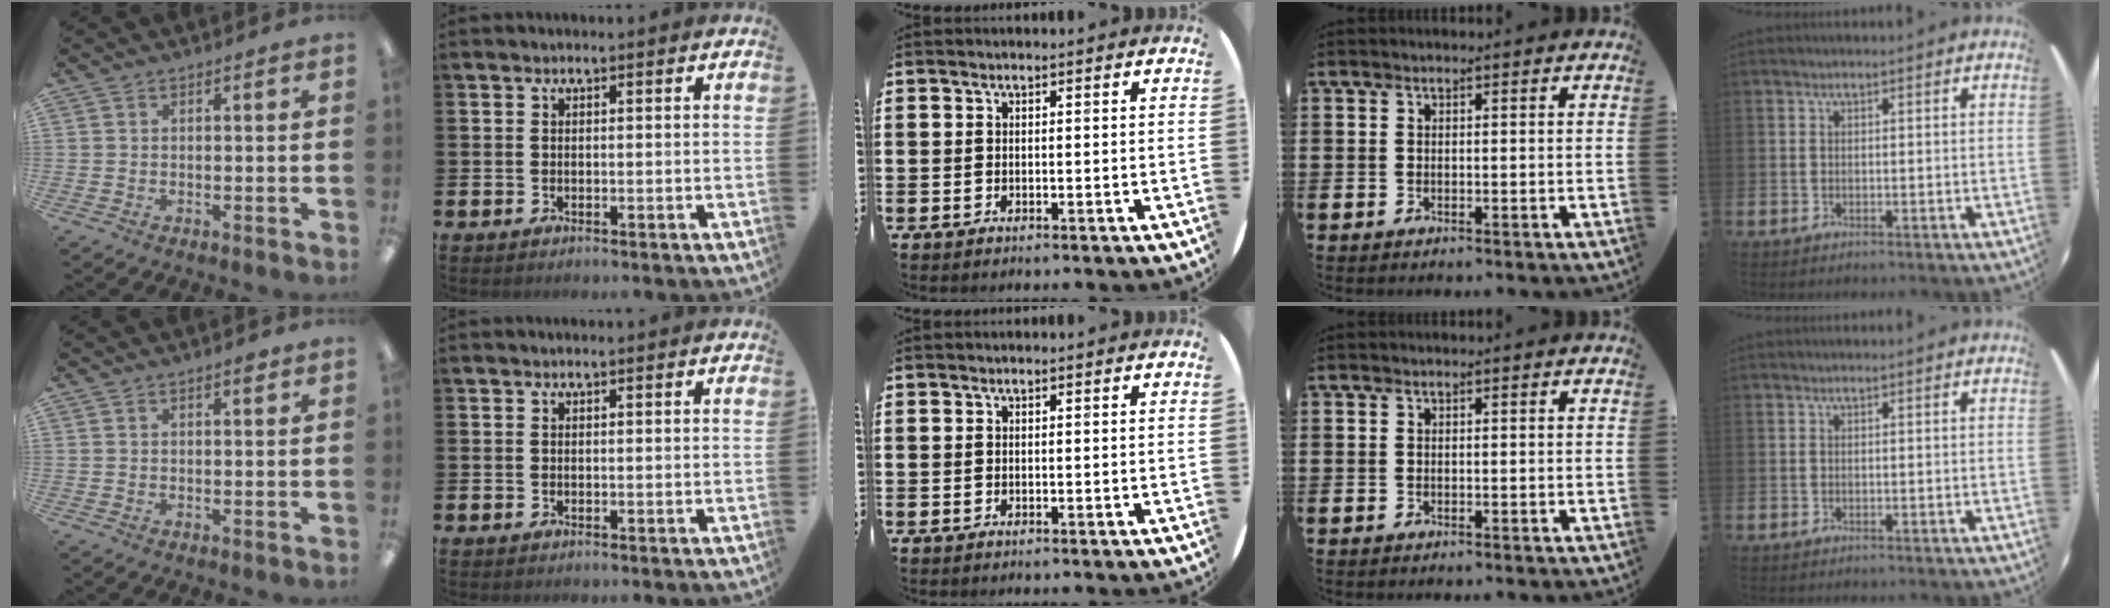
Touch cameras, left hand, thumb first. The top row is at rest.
{"thumb": {"total": 1.8, "force": [1.3, 0.5, 1.2], "torque": [-0.017, -0.001, 0.019]}}